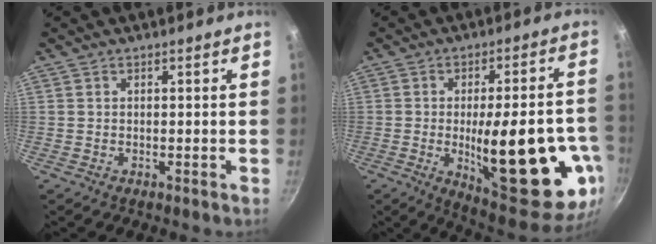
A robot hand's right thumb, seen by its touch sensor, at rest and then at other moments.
{"total": 25.8, "force": [-6.1, 8.6, 23.6], "torque": [-0.287, 0.003, -0.068]}